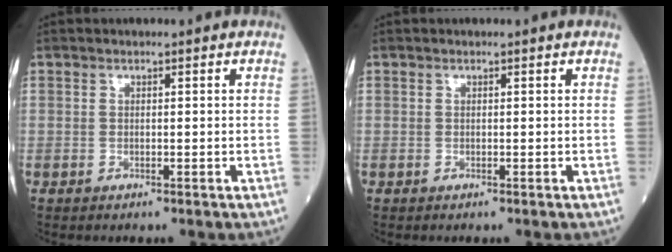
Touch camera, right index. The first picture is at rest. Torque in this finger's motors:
{"motor_torque": [0.00, 0.00, 0.00, 0.00]}